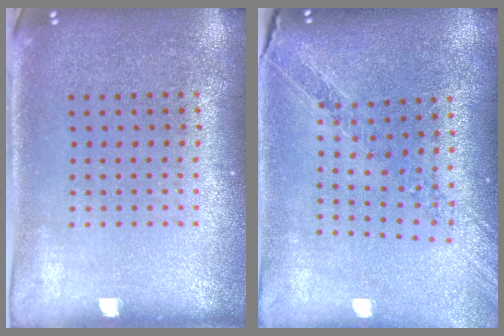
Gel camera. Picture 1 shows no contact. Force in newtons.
{"total": 1.1, "press": 1.0, "slide": 0.0}